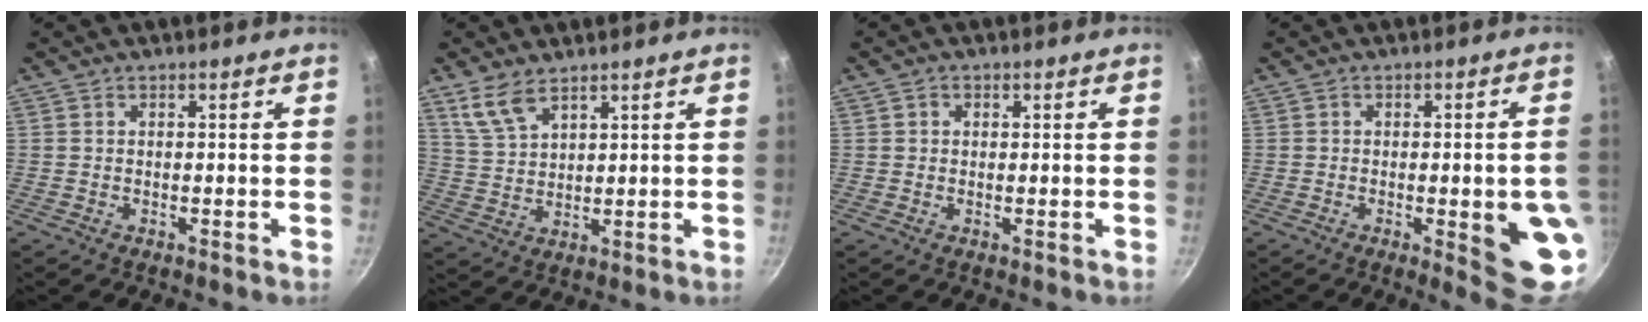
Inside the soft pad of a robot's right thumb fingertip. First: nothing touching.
{"total": 6.2, "force": [4.4, 2.6, 3.4], "torque": [-0.064, -0.018, 0.099]}
{"total": 1.1, "force": [0.3, 1.0, 0.4], "torque": [-0.004, 0.001, 0.003]}
{"total": 10.9, "force": [-2.3, 2.7, 10.3], "torque": [-0.099, 0.006, -0.023]}